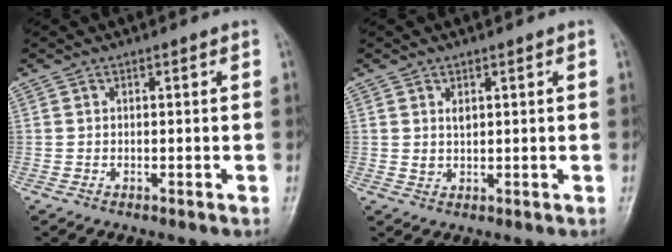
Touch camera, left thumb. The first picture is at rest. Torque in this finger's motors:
{"motor_torque": [0.24, -0.24, 0.21, -0.01, 0.00]}